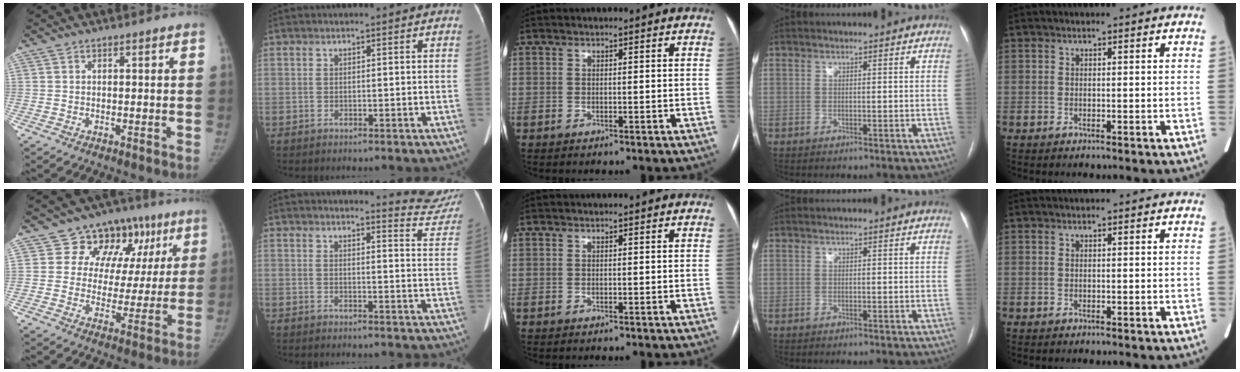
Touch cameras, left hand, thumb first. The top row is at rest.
{"thumb": {"total": 14.9, "force": [7.0, 11.4, 6.4], "torque": [-0.016, 0.002, 0.098]}, "index": {"total": 8.5, "force": [8.5, -0.1, -0.4], "torque": [0.011, -0.077, 0.073]}}